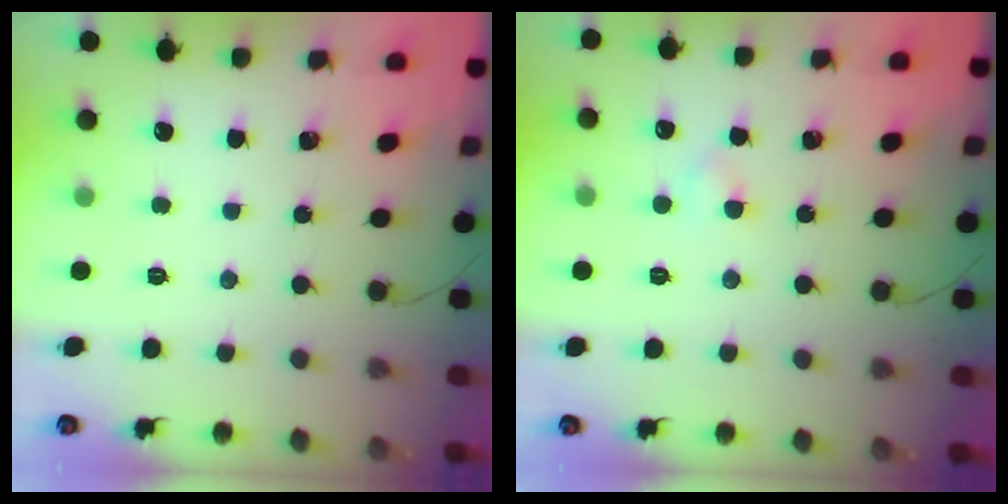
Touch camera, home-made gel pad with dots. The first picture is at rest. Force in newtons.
{"total": 2.2, "press": 2.0, "slide": 0.8}